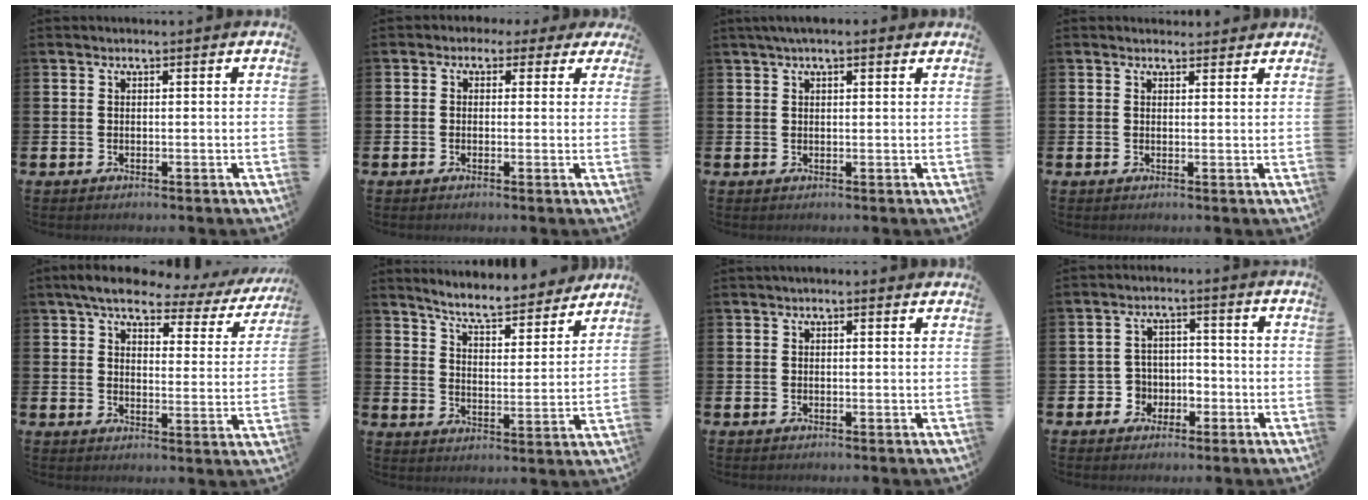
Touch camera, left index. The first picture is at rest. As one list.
[{"total": 1.5, "force": [0.0, 1.5, 0.3], "torque": [-0.010, 0.006, -0.004]}, {"total": 2.3, "force": [1.7, 0.6, 1.4], "torque": [-0.022, 0.002, 0.028]}, {"total": 1.6, "force": [1.5, 0.6, 0.0], "torque": [0.008, -0.003, 0.026]}, {"total": 5.3, "force": [4.3, 1.8, 2.7], "torque": [-0.060, -0.028, 0.063]}, {"total": 6.9, "force": [6.6, 0.8, 1.8], "torque": [-0.061, -0.052, 0.111]}, {"total": 0.6, "force": [0.4, 0.2, 0.4], "torque": [0.001, 0.001, 0.004]}, {"total": 3.8, "force": [-1.6, 3.4, 0.4], "torque": [-0.030, 0.007, -0.035]}]